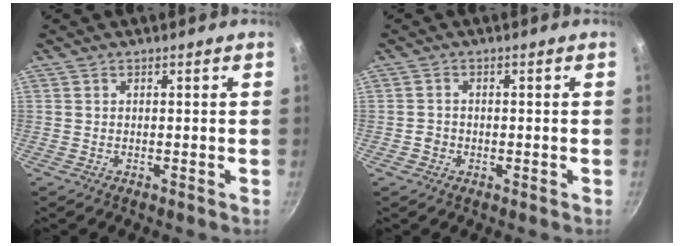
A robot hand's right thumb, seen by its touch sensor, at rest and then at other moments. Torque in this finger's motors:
{"motor_torque": [0.19, -0.01, -0.30, 0.03, 0.09]}